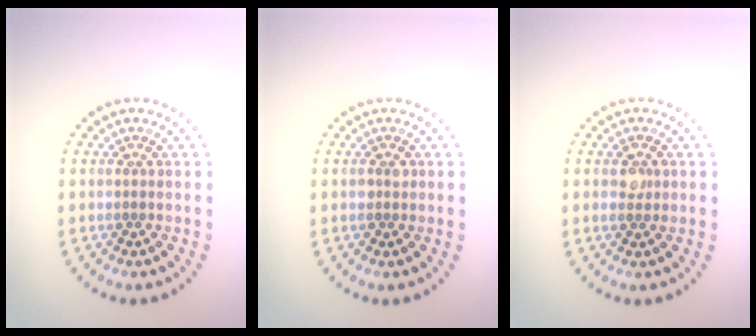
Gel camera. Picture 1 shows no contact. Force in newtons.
{"total": 1.0, "press": 1.0, "slide": 0.3}
{"total": 1.4, "press": 1.4, "slide": 0.1}